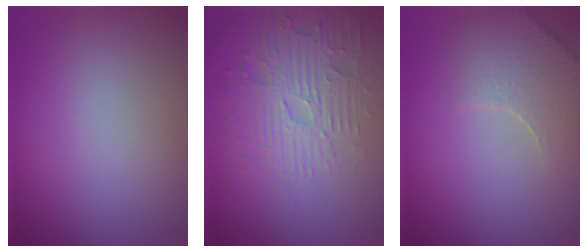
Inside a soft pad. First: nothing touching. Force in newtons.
{"total": 5.5, "press": 3.8, "slide": 4.0}
{"total": 3.7, "press": 3.6, "slide": 1.0}